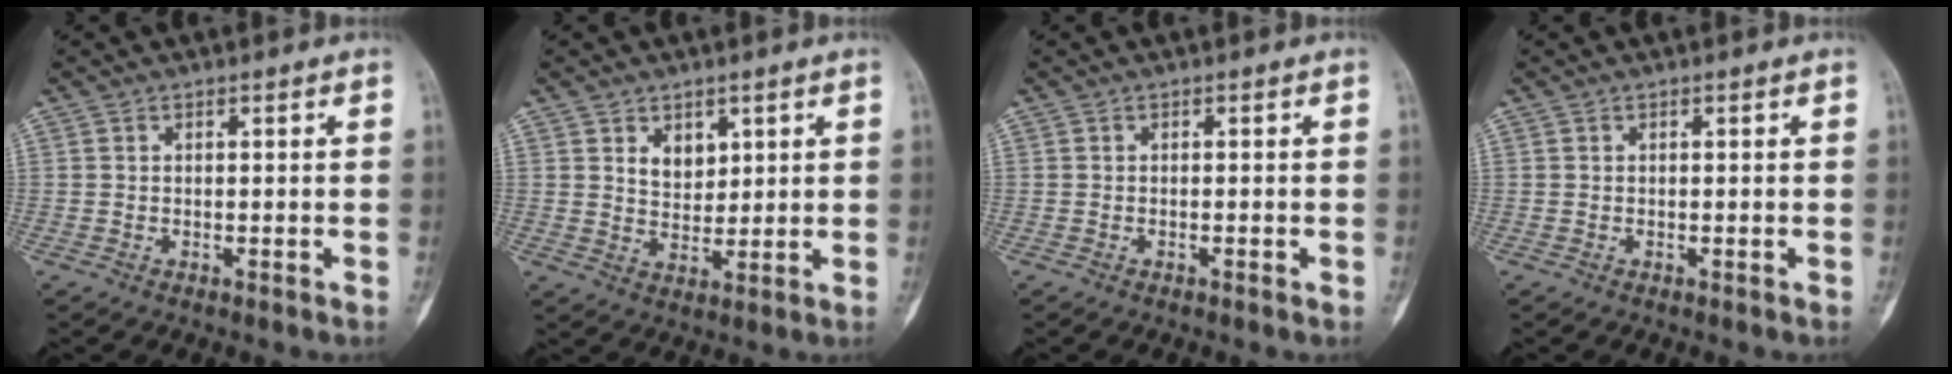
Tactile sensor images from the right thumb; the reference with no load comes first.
{"total": 4.7, "force": [2.2, 3.3, 2.6], "torque": [-0.020, -0.018, 0.043]}
{"total": 0.5, "force": [-0.3, 0.1, 0.4], "torque": [-0.008, 0.000, -0.005]}
{"total": 0.0}